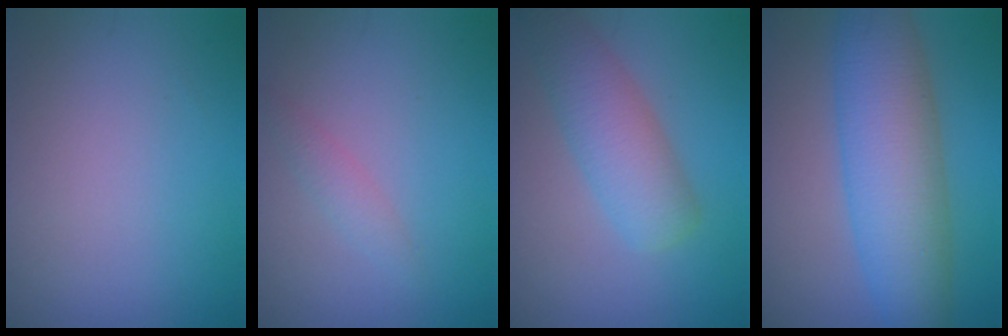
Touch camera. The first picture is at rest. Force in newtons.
{"total": 1.3, "press": 1.3, "slide": 0.1}
{"total": 4.9, "press": 4.9, "slide": 0.3}
{"total": 8.6, "press": 8.6, "slide": 0.5}